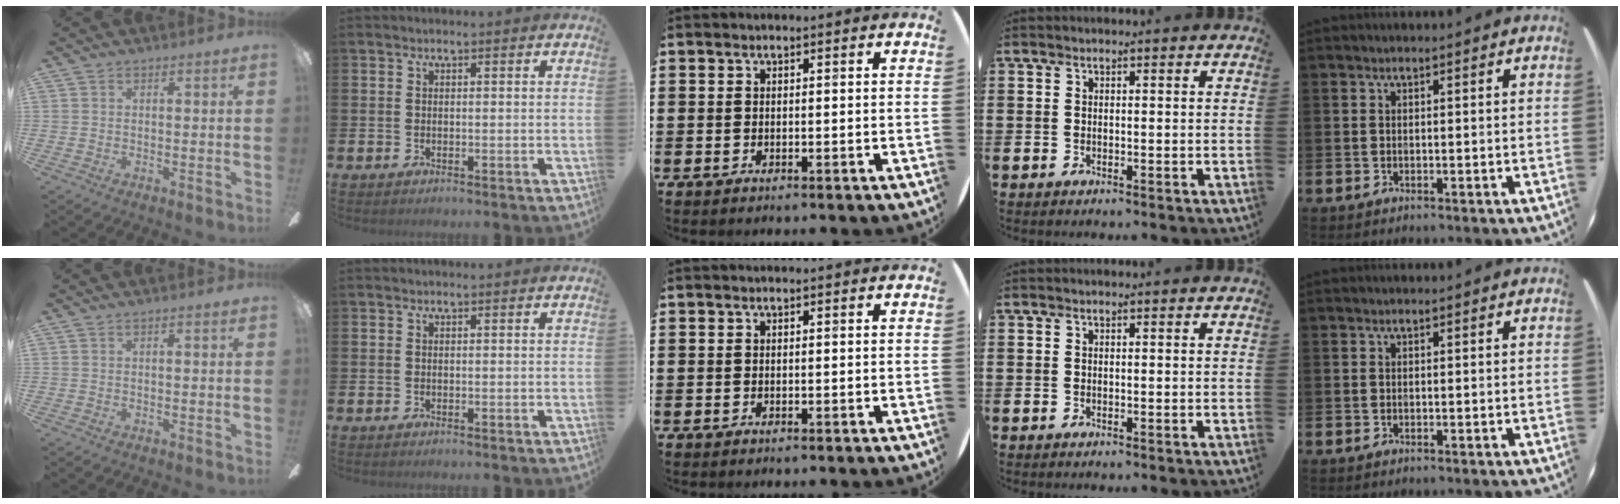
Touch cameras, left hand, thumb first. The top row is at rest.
{}